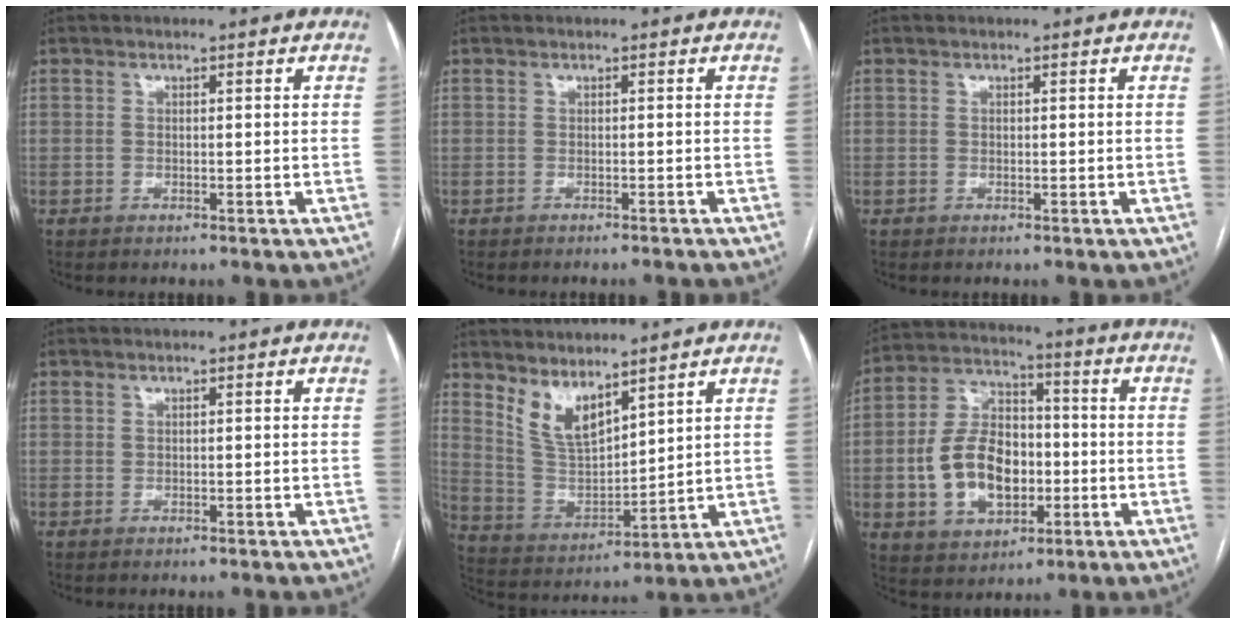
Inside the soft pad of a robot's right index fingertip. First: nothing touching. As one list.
[{"total": 1.7, "force": [-1.6, -0.1, 0.4], "torque": [-0.005, -0.002, -0.019]}, {"total": 0.0}, {"total": 0.0}, {"total": 8.0, "force": [6.1, 2.5, 4.6], "torque": [-0.101, -0.009, 0.139]}, {"total": 13.5, "force": [-2.4, 8.8, 9.9], "torque": [-0.205, 0.022, -0.035]}]